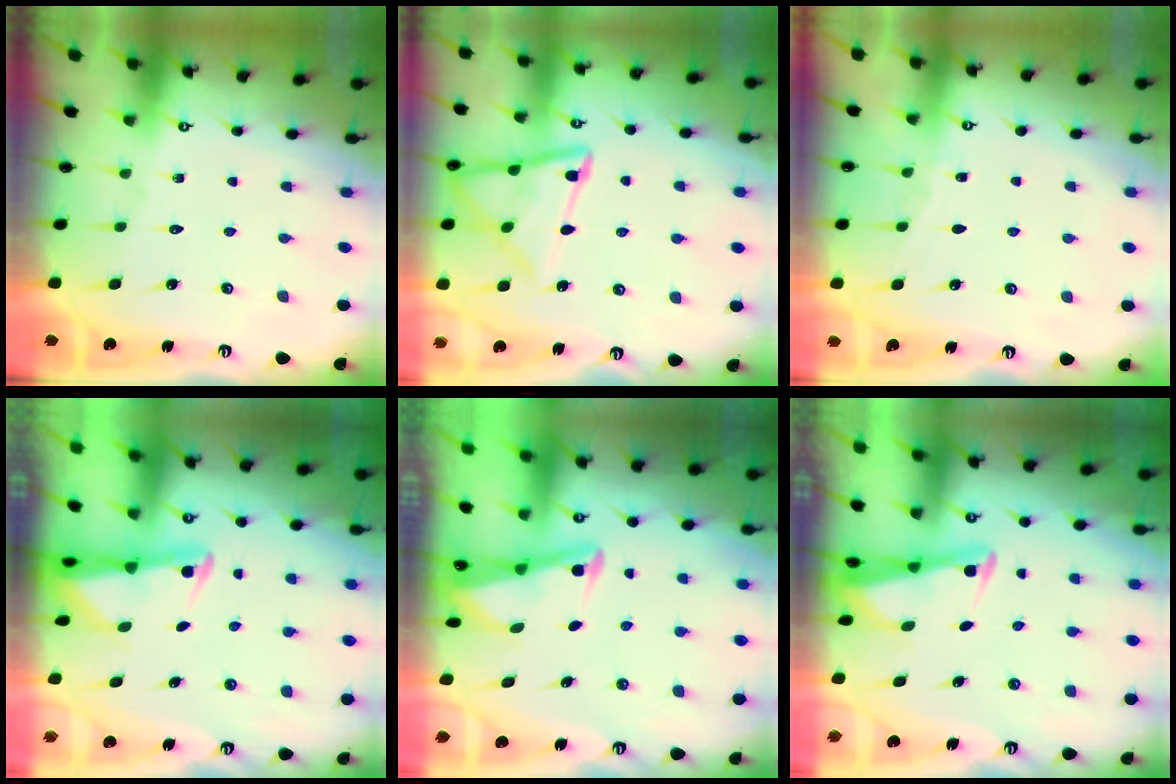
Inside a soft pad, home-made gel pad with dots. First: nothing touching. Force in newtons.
{"total": 14.4, "press": 14.3, "slide": 1.3}
{"total": 3.2, "press": 3.2, "slide": 0.5}
{"total": 2.4, "press": 2.3, "slide": 0.5}
{"total": 2.9, "press": 2.8, "slide": 0.4}
{"total": 2.7, "press": 2.7, "slide": 0.3}